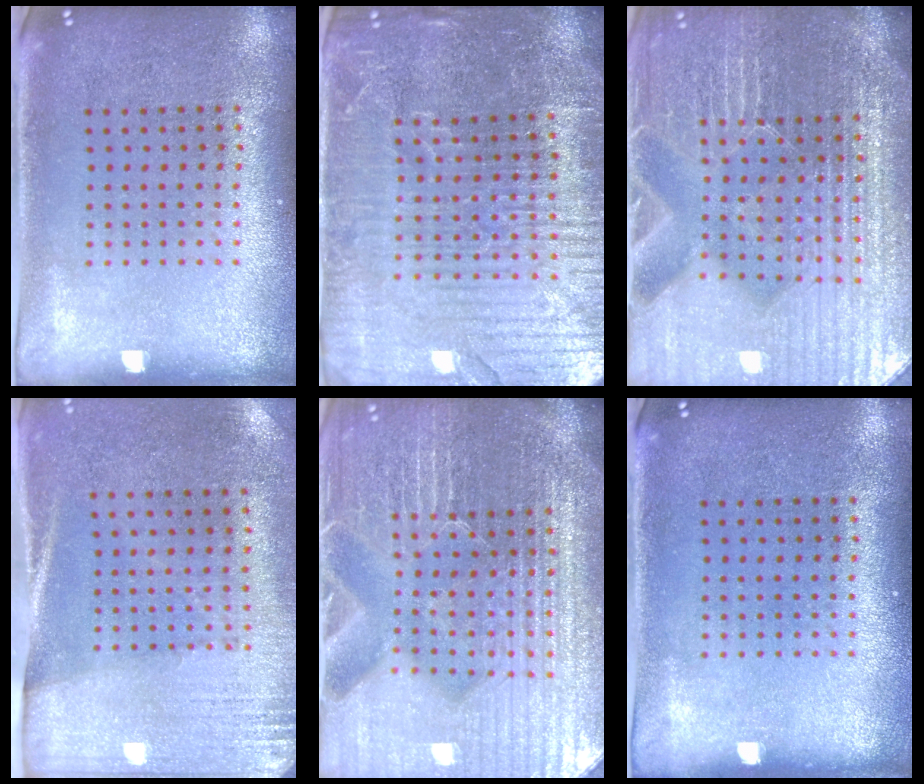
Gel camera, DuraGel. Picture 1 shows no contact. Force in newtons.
{"total": 5.3, "press": 4.8, "slide": 2.3}
{"total": 5.7, "press": 5.2, "slide": 2.3}
{"total": 2.7, "press": 2.3, "slide": 1.4}
{"total": 6.1, "press": 5.5, "slide": 2.7}
{"total": 0.0}